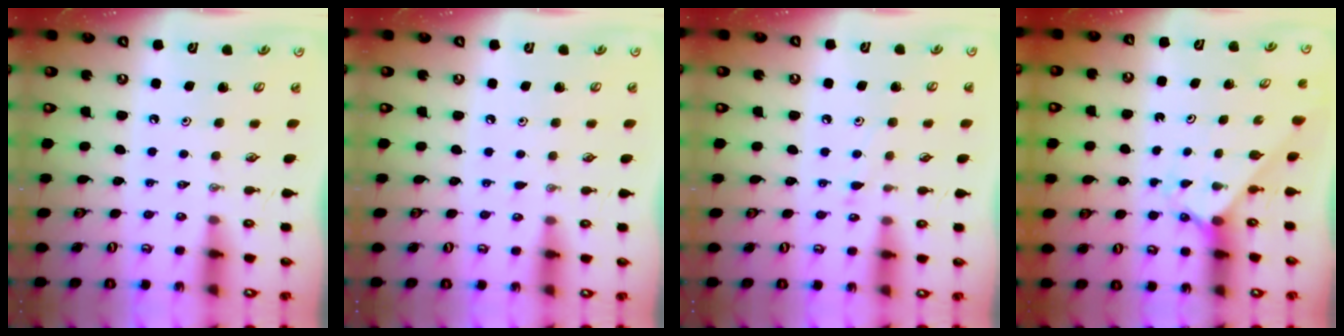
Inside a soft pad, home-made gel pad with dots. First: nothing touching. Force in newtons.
{"total": 3.3, "press": 3.2, "slide": 0.4}
{"total": 4.7, "press": 4.7, "slide": 0.6}
{"total": 2.1, "press": 2.1, "slide": 0.2}